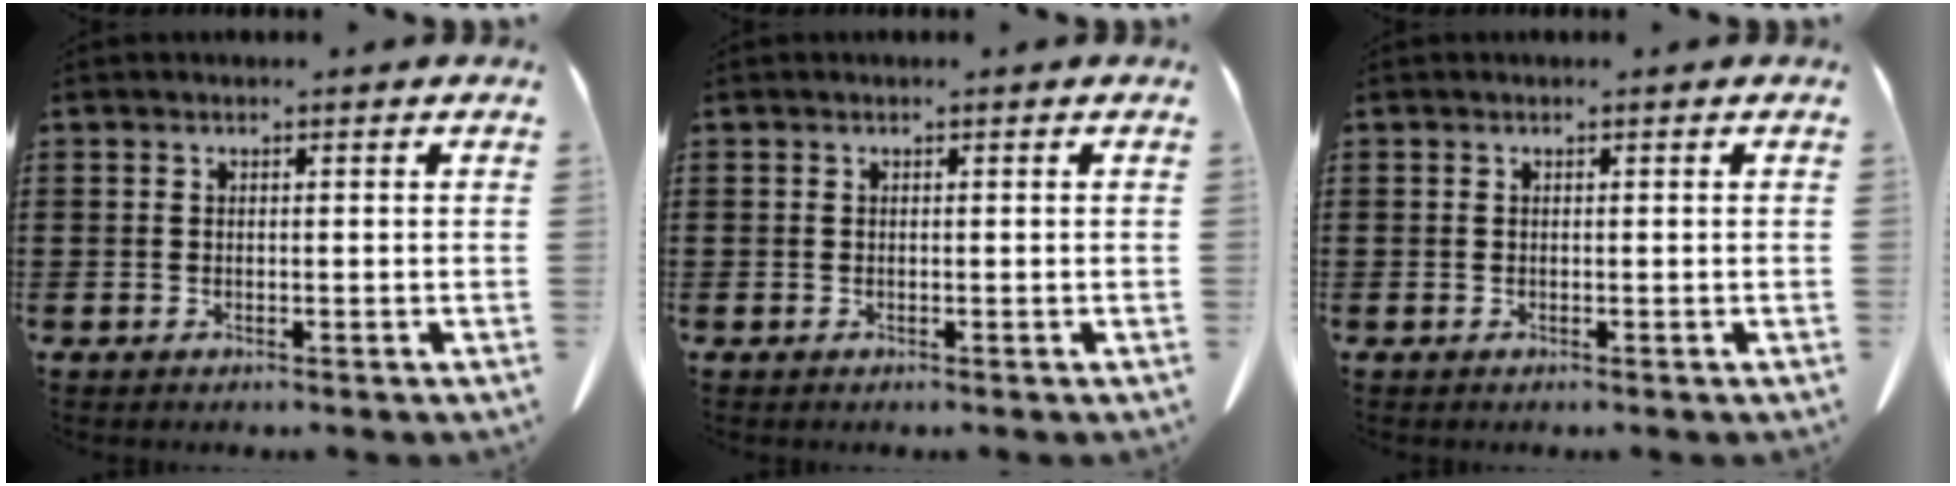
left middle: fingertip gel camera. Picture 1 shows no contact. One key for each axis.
{"total": 0.0}
{"total": 0.0}